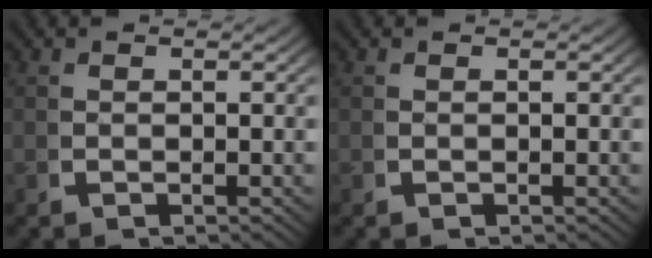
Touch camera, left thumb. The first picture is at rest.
{"total": 0.0}